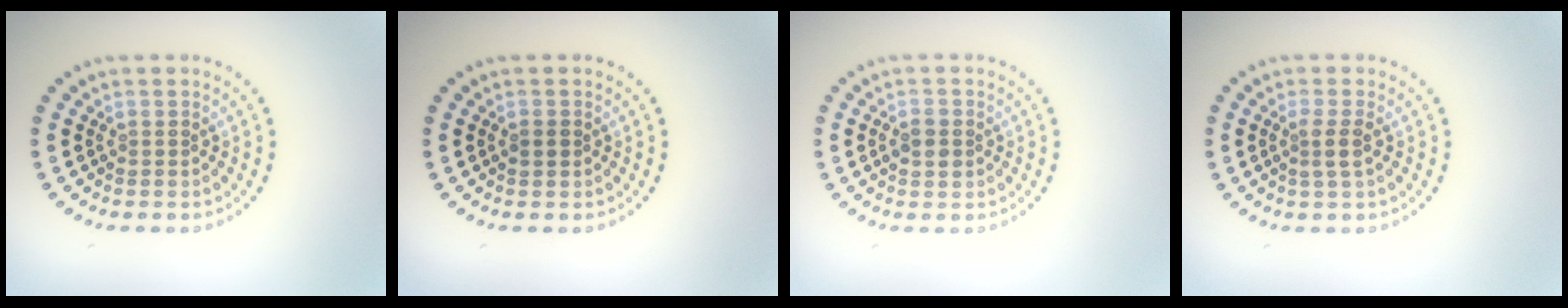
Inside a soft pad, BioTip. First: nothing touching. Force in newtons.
{"total": 0.7, "press": 0.7, "slide": 0.1}
{"total": 2.2, "press": 2.2, "slide": 0.2}
{"total": 1.8, "press": 1.4, "slide": 1.1}